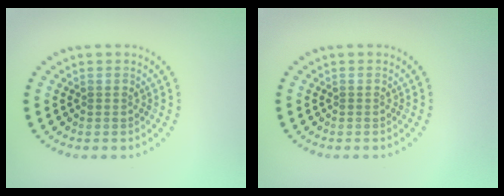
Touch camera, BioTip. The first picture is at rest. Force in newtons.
{"total": 0.0}